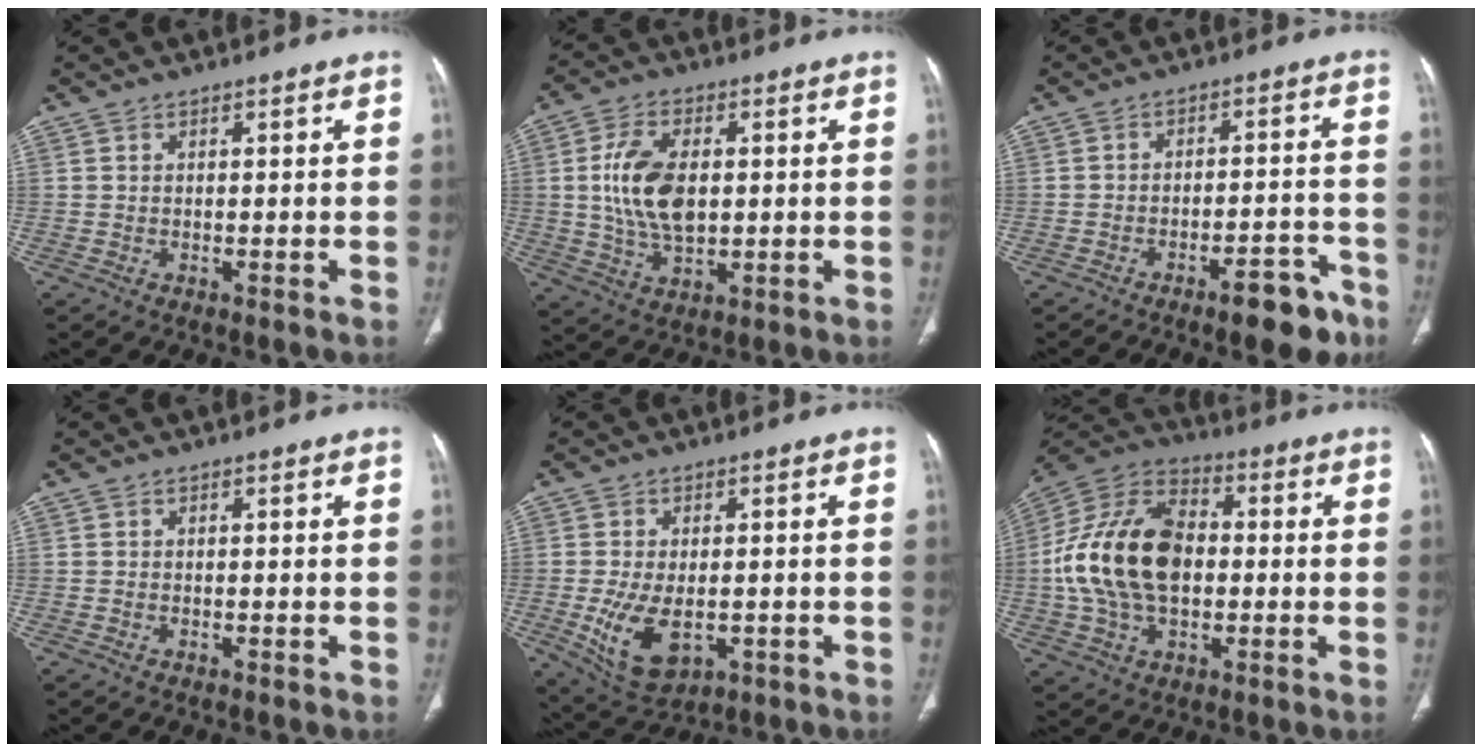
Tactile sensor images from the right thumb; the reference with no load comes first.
{"total": 12.1, "force": [1.1, 6.9, 9.9], "torque": [-0.187, -0.003, 0.027]}
{"total": 8.6, "force": [-5.7, 2.9, 5.7], "torque": [-0.060, 0.041, -0.076]}
{"total": 0.0}
{"total": 10.4, "force": [-2.4, 5.9, 8.1], "torque": [-0.147, -0.007, -0.024]}
{"total": 20.7, "force": [-0.2, 13.3, 15.9], "torque": [-0.298, 0.024, -0.006]}